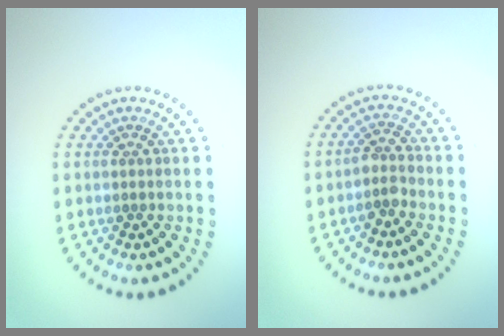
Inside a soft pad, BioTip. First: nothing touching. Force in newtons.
{"total": 1.9, "press": 1.4, "slide": 1.2}